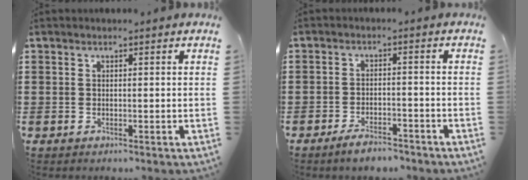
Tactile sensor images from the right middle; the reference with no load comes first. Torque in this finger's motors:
{"motor_torque": [1.44, -0.70, 0.18, 0.10]}